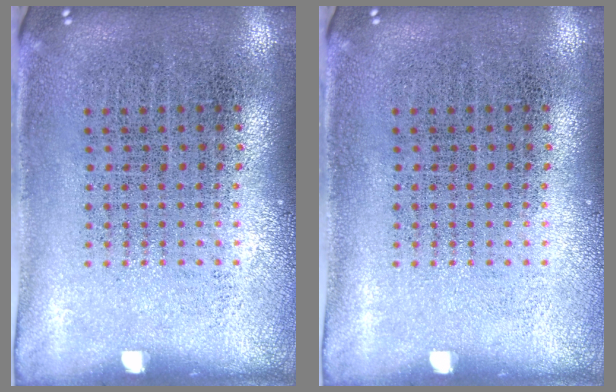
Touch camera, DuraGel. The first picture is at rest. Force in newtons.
{"total": 0.0}